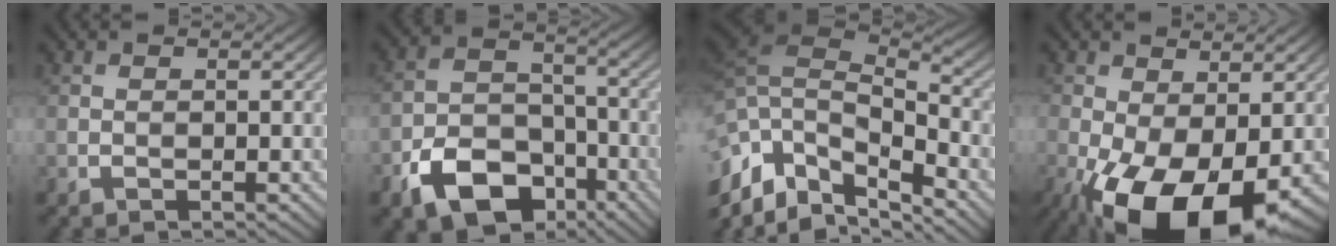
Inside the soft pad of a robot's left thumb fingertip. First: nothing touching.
{"total": 10.2, "force": [-5.9, 6.5, 5.2], "torque": [-0.107, -0.013, -0.114]}
{"total": 13.9, "force": [-6.2, 7.7, 9.7], "torque": [-0.237, -0.026, -0.070]}
{"total": 16.5, "force": [-6.4, 8.3, 12.7], "torque": [-0.261, -0.039, -0.092]}